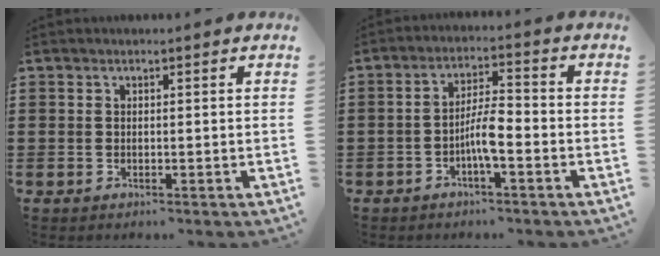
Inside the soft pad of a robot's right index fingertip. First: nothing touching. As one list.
[{"total": 5.1, "force": [-2.0, 1.2, 4.6], "torque": [-0.095, 0.004, -0.043]}]